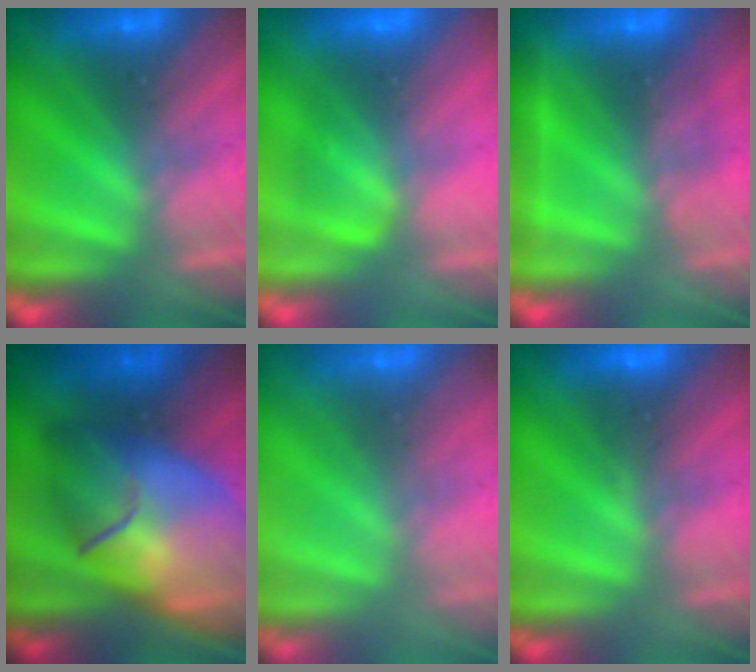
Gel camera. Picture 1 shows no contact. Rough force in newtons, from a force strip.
{"total": 2.7}
{"total": 2.2}
{"total": 8.1}
{"total": 7.4}
{"total": 2.9}